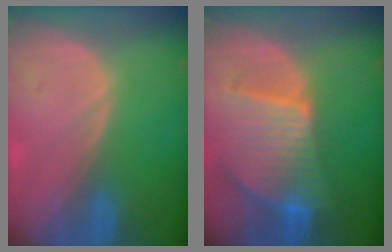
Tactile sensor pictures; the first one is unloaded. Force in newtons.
{"total": 9.4, "press": 8.2, "slide": 4.6}